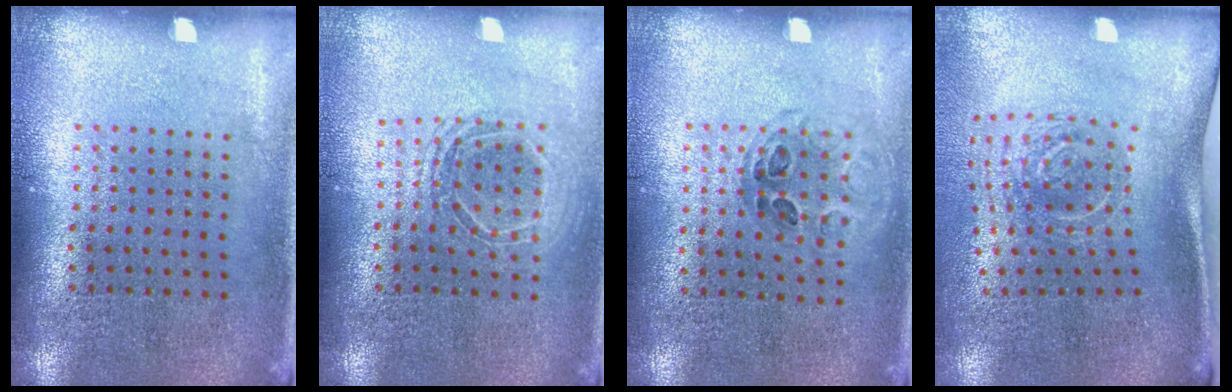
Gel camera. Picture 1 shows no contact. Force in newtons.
{"total": 1.5, "press": 1.3, "slide": 0.8}
{"total": 1.0, "press": 0.7, "slide": 0.6}
{"total": 2.0, "press": 1.3, "slide": 1.5}